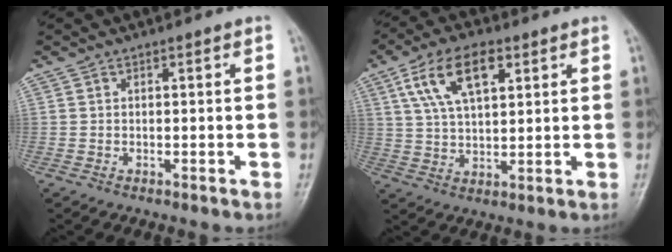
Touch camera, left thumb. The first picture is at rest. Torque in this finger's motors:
{"motor_torque": [0.31, 0.37, 1.36, -0.64, 0.16]}